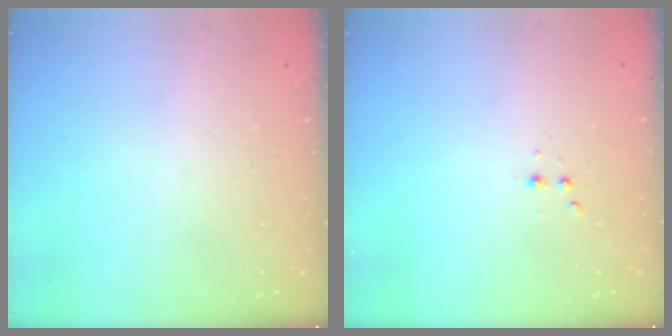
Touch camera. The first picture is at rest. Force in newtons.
{"total": 2.5, "press": 2.4, "slide": 0.5}